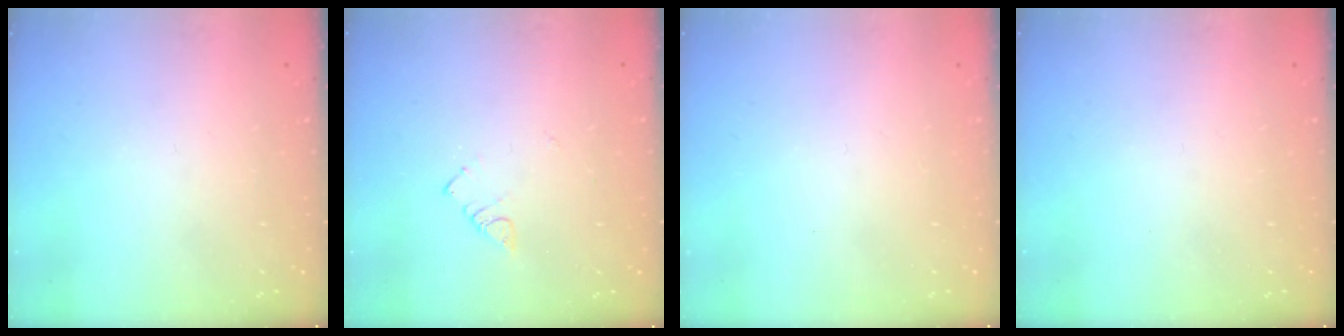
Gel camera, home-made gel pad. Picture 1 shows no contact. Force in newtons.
{"total": 3.0, "press": 2.9, "slide": 0.4}
{"total": 1.6, "press": 1.6, "slide": 0.1}
{"total": 0.0}